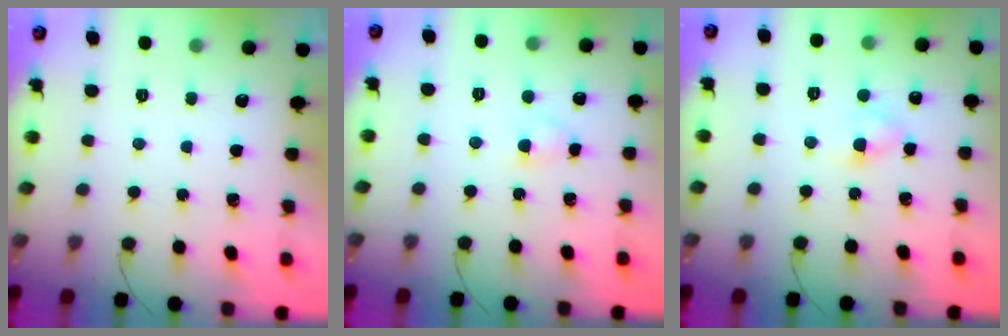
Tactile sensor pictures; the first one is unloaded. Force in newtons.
{"total": 2.4, "press": 2.2, "slide": 1.1}
{"total": 3.2, "press": 3.0, "slide": 1.1}